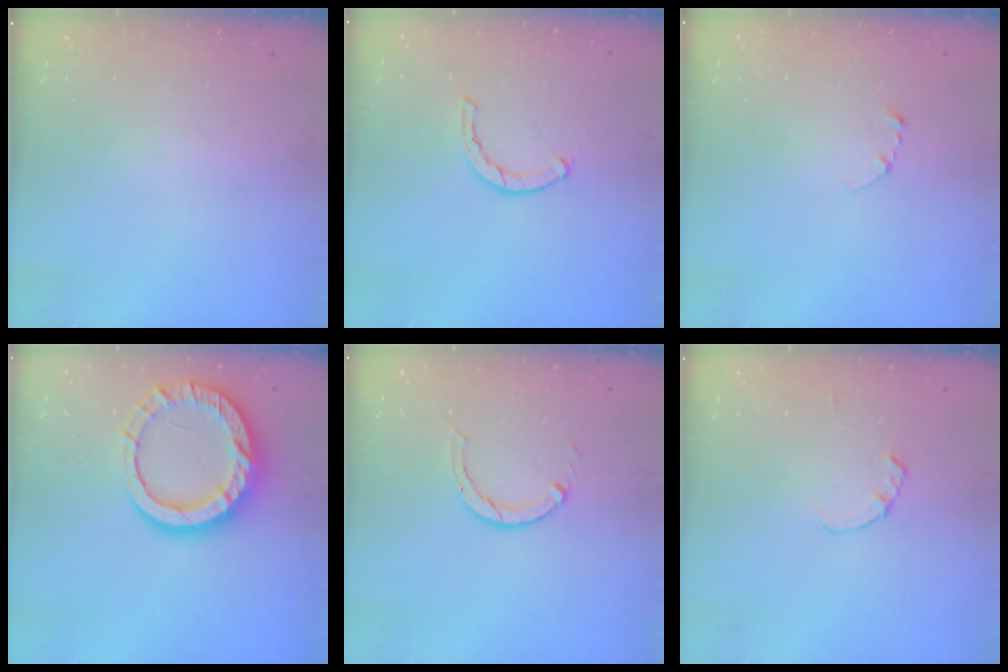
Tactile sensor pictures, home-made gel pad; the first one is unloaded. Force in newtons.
{"total": 2.0, "press": 2.0, "slide": 0.2}
{"total": 2.3, "press": 2.3, "slide": 0.2}
{"total": 15.0, "press": 14.9, "slide": 1.3}
{"total": 3.1, "press": 3.0, "slide": 0.4}
{"total": 0.0}